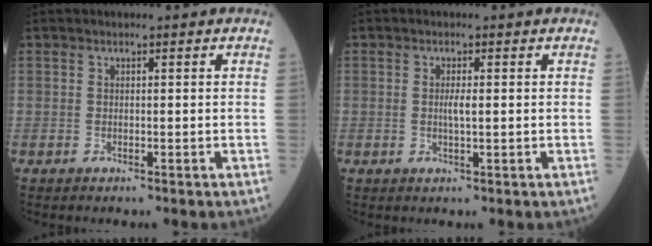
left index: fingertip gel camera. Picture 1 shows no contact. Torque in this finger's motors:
{"motor_torque": [0.55, 0.11, 0.02, 0.03]}